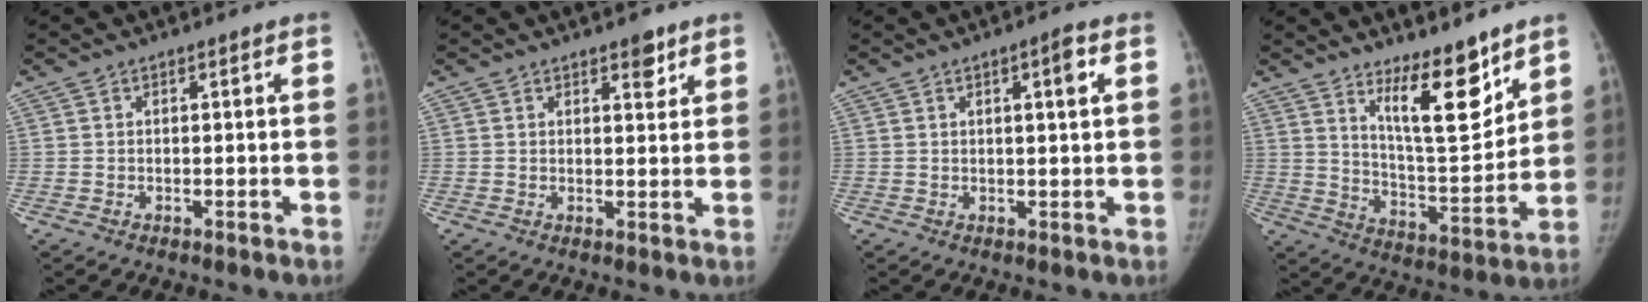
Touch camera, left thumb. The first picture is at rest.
{"total": 3.2, "force": [2.1, 1.5, 2.0], "torque": [-0.010, -0.011, 0.028]}
{"total": 3.7, "force": [1.2, 0.6, 3.4], "torque": [-0.049, 0.001, 0.017]}
{"total": 13.4, "force": [9.1, 4.0, 9.1], "torque": [-0.110, -0.087, 0.160]}